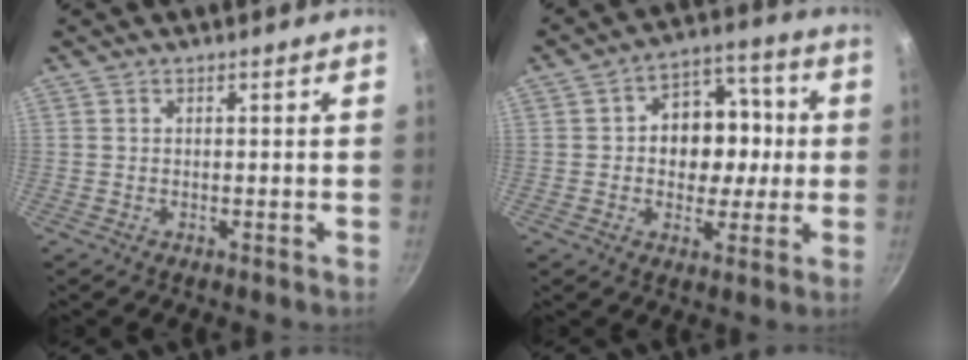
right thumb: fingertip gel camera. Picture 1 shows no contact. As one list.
[{"total": 12.6, "force": [0.2, 9.8, 7.9], "torque": [-0.056, 0.021, -0.006]}]